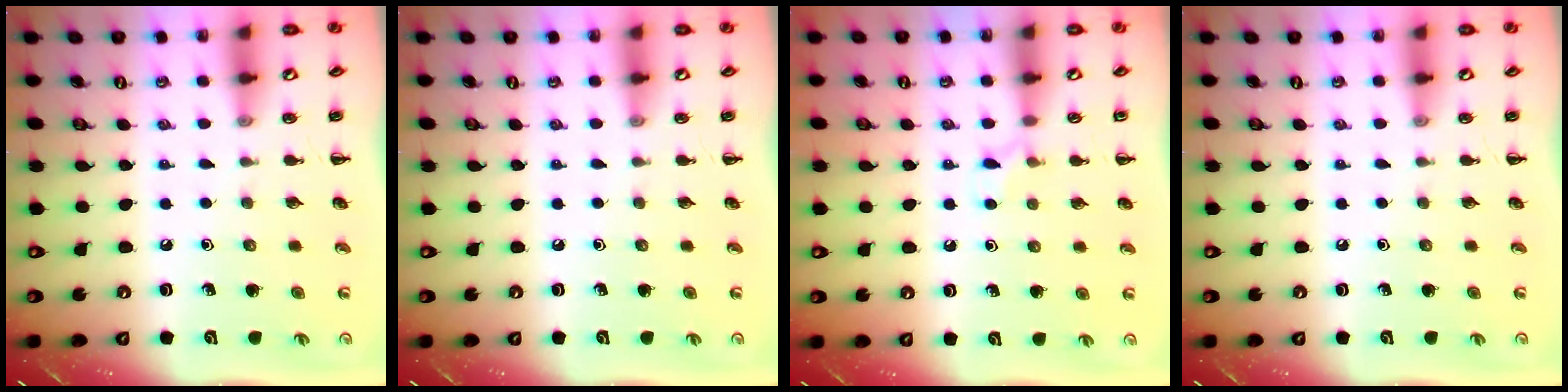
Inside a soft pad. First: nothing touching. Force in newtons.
{"total": 0.0}
{"total": 5.5, "press": 5.2, "slide": 1.9}
{"total": 0.0}